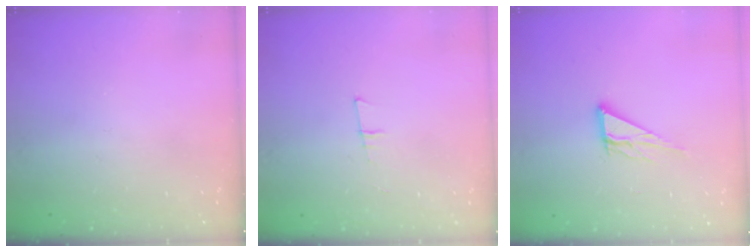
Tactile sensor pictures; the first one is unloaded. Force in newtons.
{"total": 5.6, "press": 4.7, "slide": 2.9}
{"total": 9.0, "press": 8.9, "slide": 0.7}